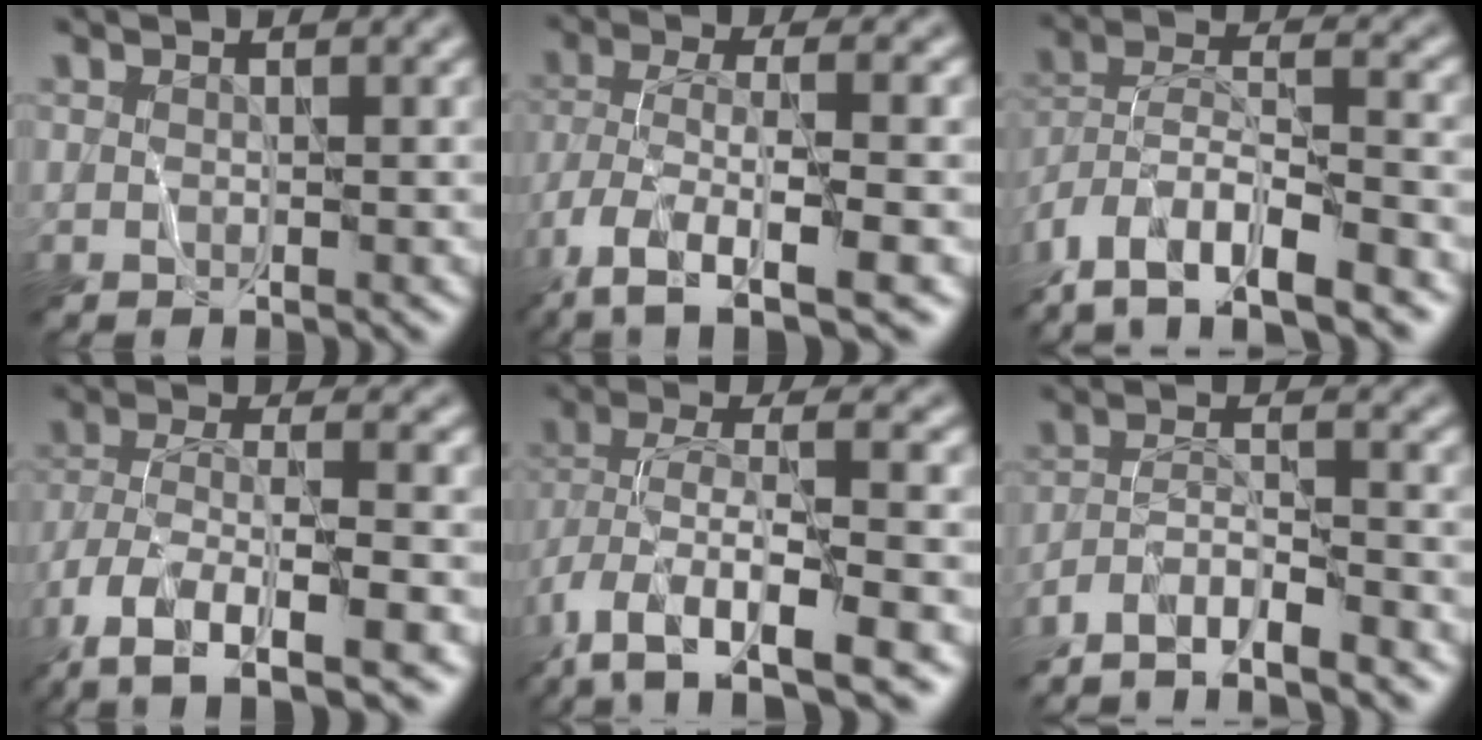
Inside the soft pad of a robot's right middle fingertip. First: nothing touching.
{"total": 9.1, "force": [-4.9, 2.6, 7.2], "torque": [-0.134, 0.001, -0.087]}
{"total": 13.4, "force": [-10.0, 4.5, 7.7], "torque": [-0.143, -0.002, -0.159]}
{"total": 11.1, "force": [-6.6, 3.5, 8.2], "torque": [-0.158, 0.000, -0.115]}
{"total": 11.2, "force": [-5.2, 4.1, 9.0], "torque": [-0.177, 0.001, -0.092]}
{"total": 6.0, "force": [-5.1, 1.0, 3.0], "torque": [-0.044, 0.006, -0.093]}